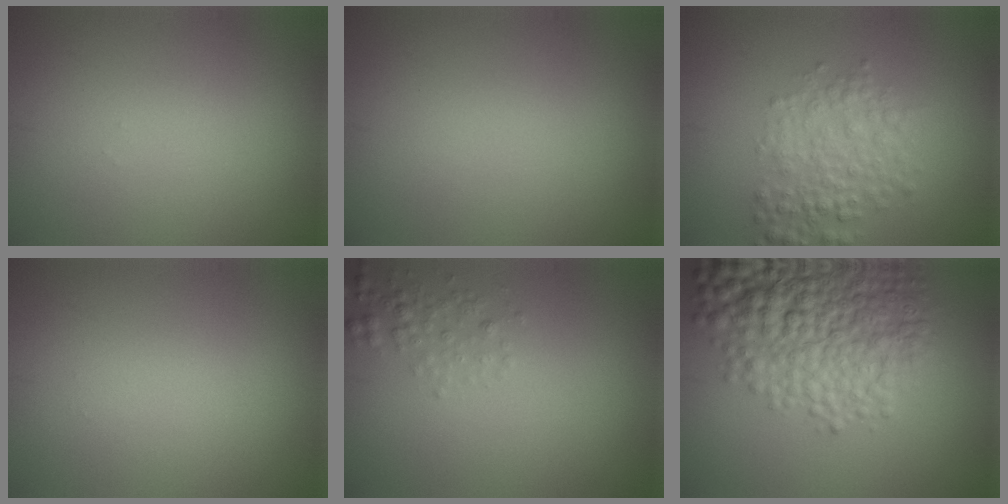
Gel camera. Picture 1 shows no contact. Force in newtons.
{"total": 0.0}
{"total": 4.0, "press": 4.0, "slide": 0.1}
{"total": 0.0}
{"total": 1.6, "press": 1.6, "slide": 0.1}
{"total": 9.3, "press": 9.3, "slide": 0.3}